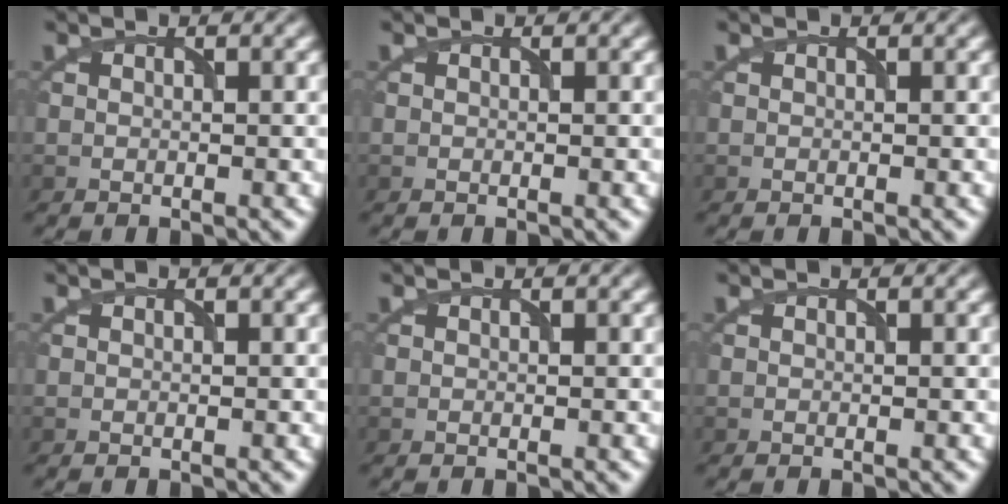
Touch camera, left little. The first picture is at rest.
{"total": 0.0}
{"total": 0.0}
{"total": 0.0}
{"total": 0.0}
{"total": 0.0}